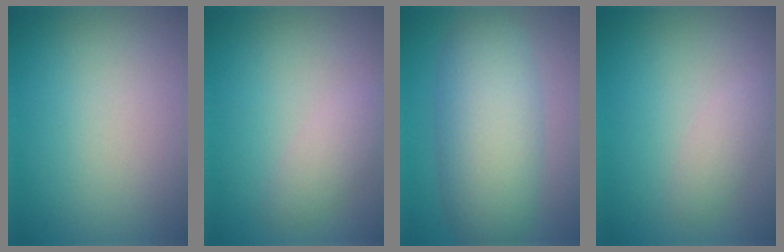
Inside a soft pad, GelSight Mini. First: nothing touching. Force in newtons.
{"total": 2.0, "press": 2.0, "slide": 0.1}
{"total": 7.2, "press": 7.2, "slide": 0.2}
{"total": 1.6, "press": 1.6, "slide": 0.0}